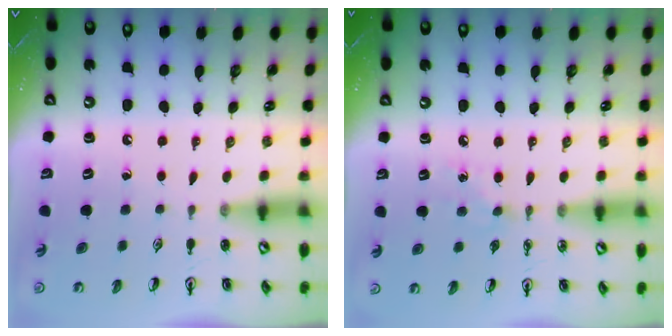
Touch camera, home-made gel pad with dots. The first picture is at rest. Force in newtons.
{"total": 4.3, "press": 4.3, "slide": 0.6}